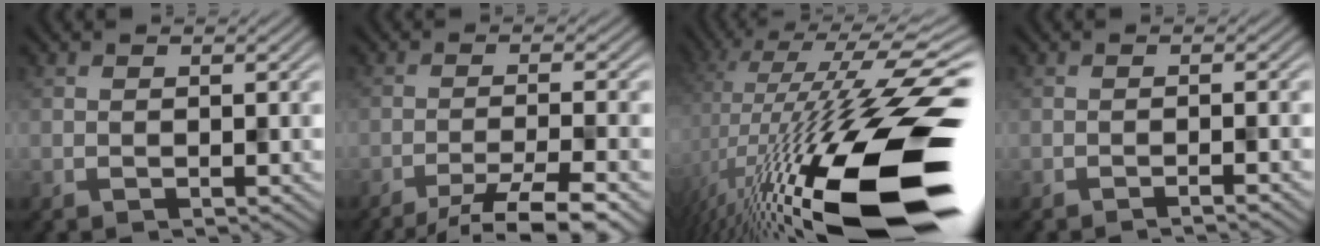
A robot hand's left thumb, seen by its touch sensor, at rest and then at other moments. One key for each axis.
{"total": 7.3, "fx": -5.8, "fy": 0.8, "fz": 4.3, "tx": -0.065, "ty": 0.007, "tz": -0.085}
{"total": 20.1, "fx": -3.9, "fy": 6.9, "fz": 18.5, "tx": -0.299, "ty": 0.033, "tz": -0.085}
{"total": 2.1, "fx": -1.5, "fy": 0.1, "fz": 1.5, "tx": -0.015, "ty": 0.008, "tz": -0.032}